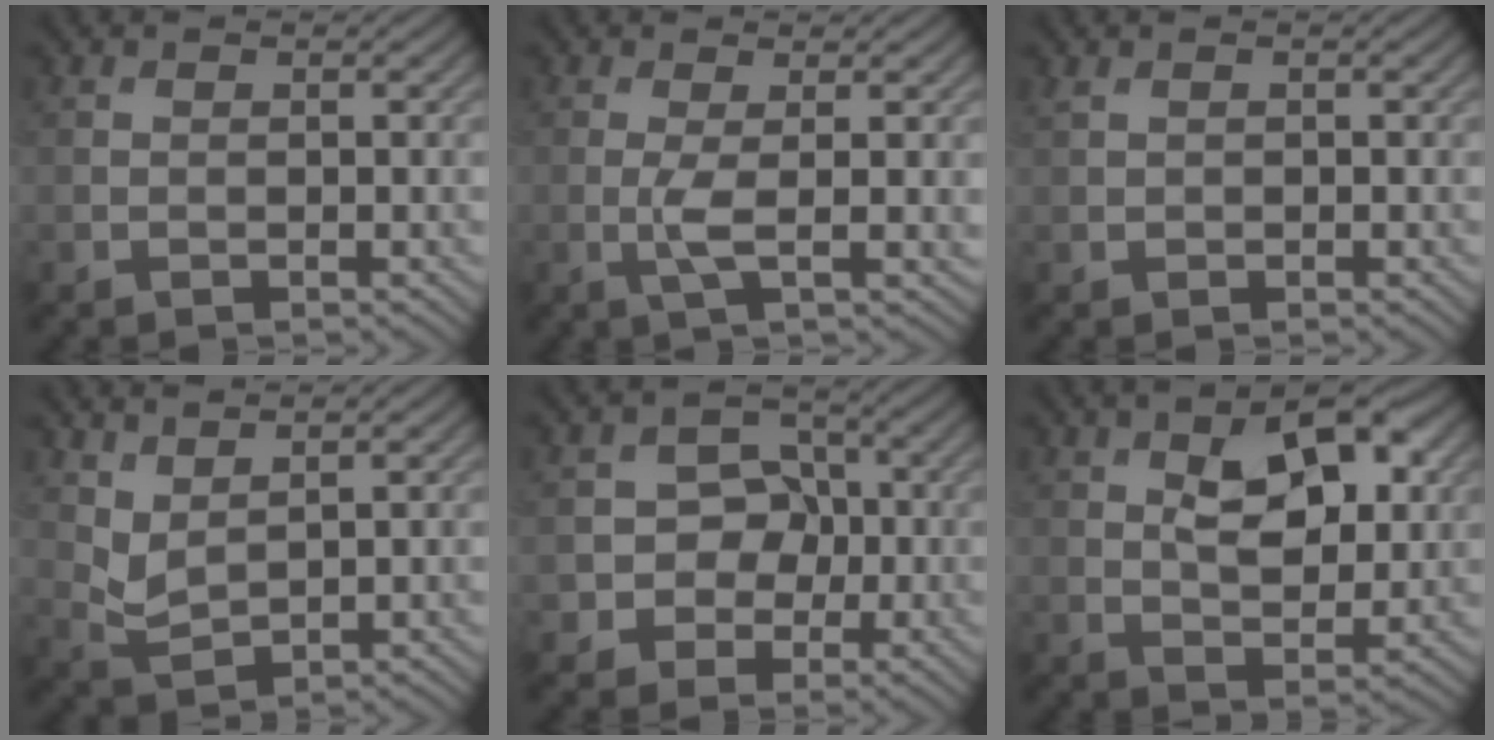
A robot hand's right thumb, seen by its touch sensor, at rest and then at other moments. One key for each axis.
{"total": 3.0, "fx": -0.1, "fy": 0.3, "fz": 2.9, "tx": -0.067, "ty": -0.003, "tz": -0.005}
{"total": 0.8, "fx": 0.3, "fy": 0.5, "fz": 0.5, "tx": -0.017, "ty": 0.001, "tz": 0.009}
{"total": 3.4, "fx": 2.2, "fy": 1.4, "fz": 2.1, "tx": -0.060, "ty": -0.004, "tz": 0.052}
{"total": 5.6, "fx": -1.2, "fy": 5.0, "fz": 2.2, "tx": -0.026, "ty": 0.006, "tz": -0.041}
{"total": 9.3, "fx": 3.0, "fy": 4.8, "fz": 7.5, "tx": -0.124, "ty": 0.005, "tz": 0.045}